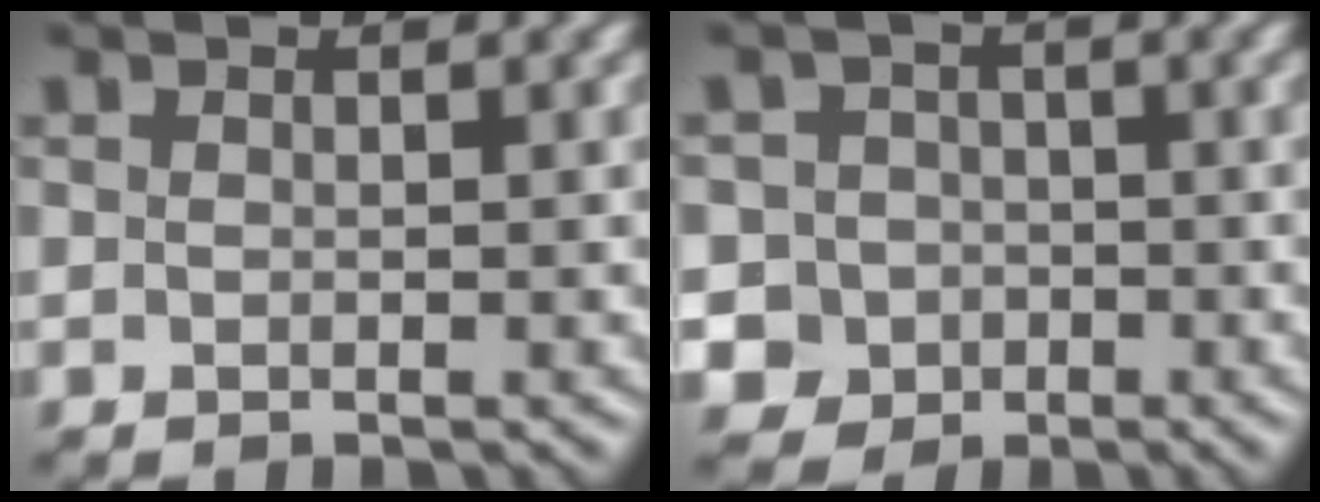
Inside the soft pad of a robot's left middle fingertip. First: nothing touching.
{"total": 6.1, "force": [-1.8, 5.8, 1.1], "torque": [-0.012, 0.010, -0.061]}